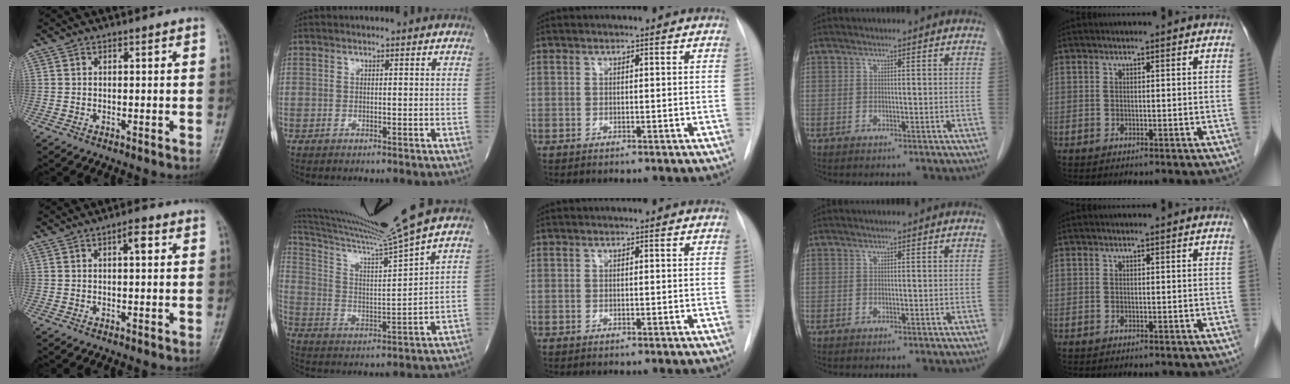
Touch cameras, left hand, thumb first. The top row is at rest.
{"thumb": {"total": 2.7, "force": [1.0, 0.9, 2.3], "torque": [-0.033, 0.002, 0.014]}, "index": {"total": 15.6, "force": [13.4, -4.0, 7.0], "torque": [-0.132, -0.045, 0.222]}}